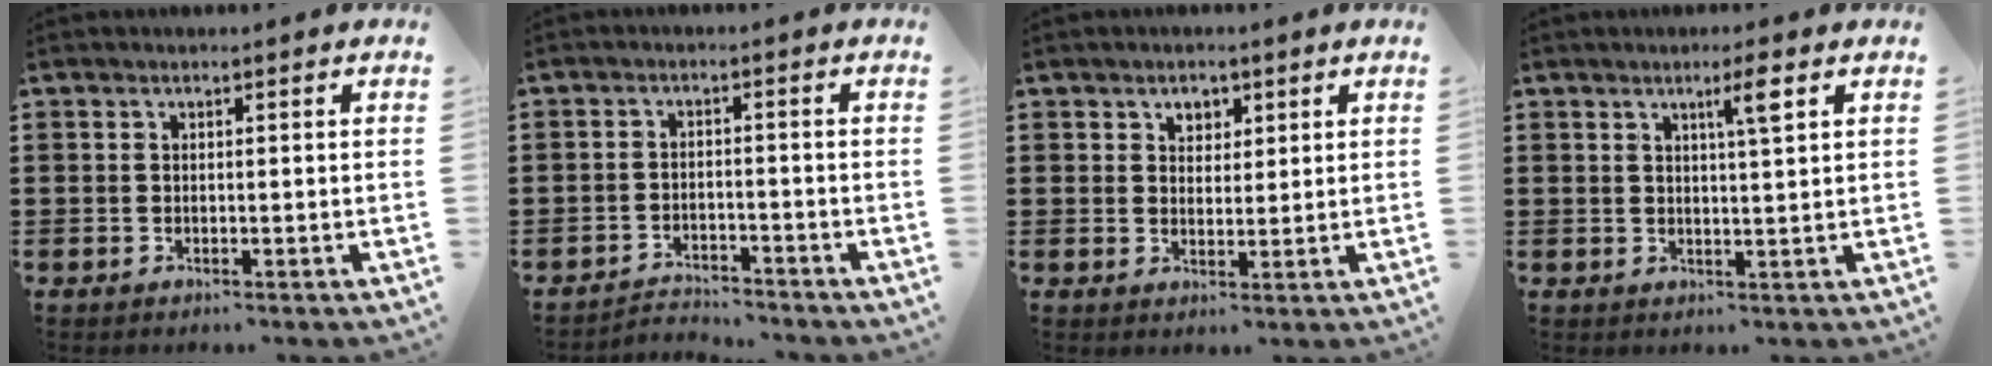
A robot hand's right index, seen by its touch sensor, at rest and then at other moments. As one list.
[{"total": 2.8, "force": [-2.8, 0.3, -0.1], "torque": [-0.008, -0.002, -0.061]}, {"total": 2.5, "force": [1.5, 1.9, 0.8], "torque": [-0.017, 0.006, 0.023]}, {"total": 3.3, "force": [1.7, -0.1, 2.8], "torque": [-0.045, -0.009, 0.024]}]